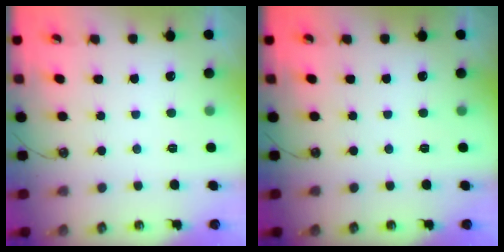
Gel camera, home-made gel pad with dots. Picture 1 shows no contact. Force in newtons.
{"total": 0.0}